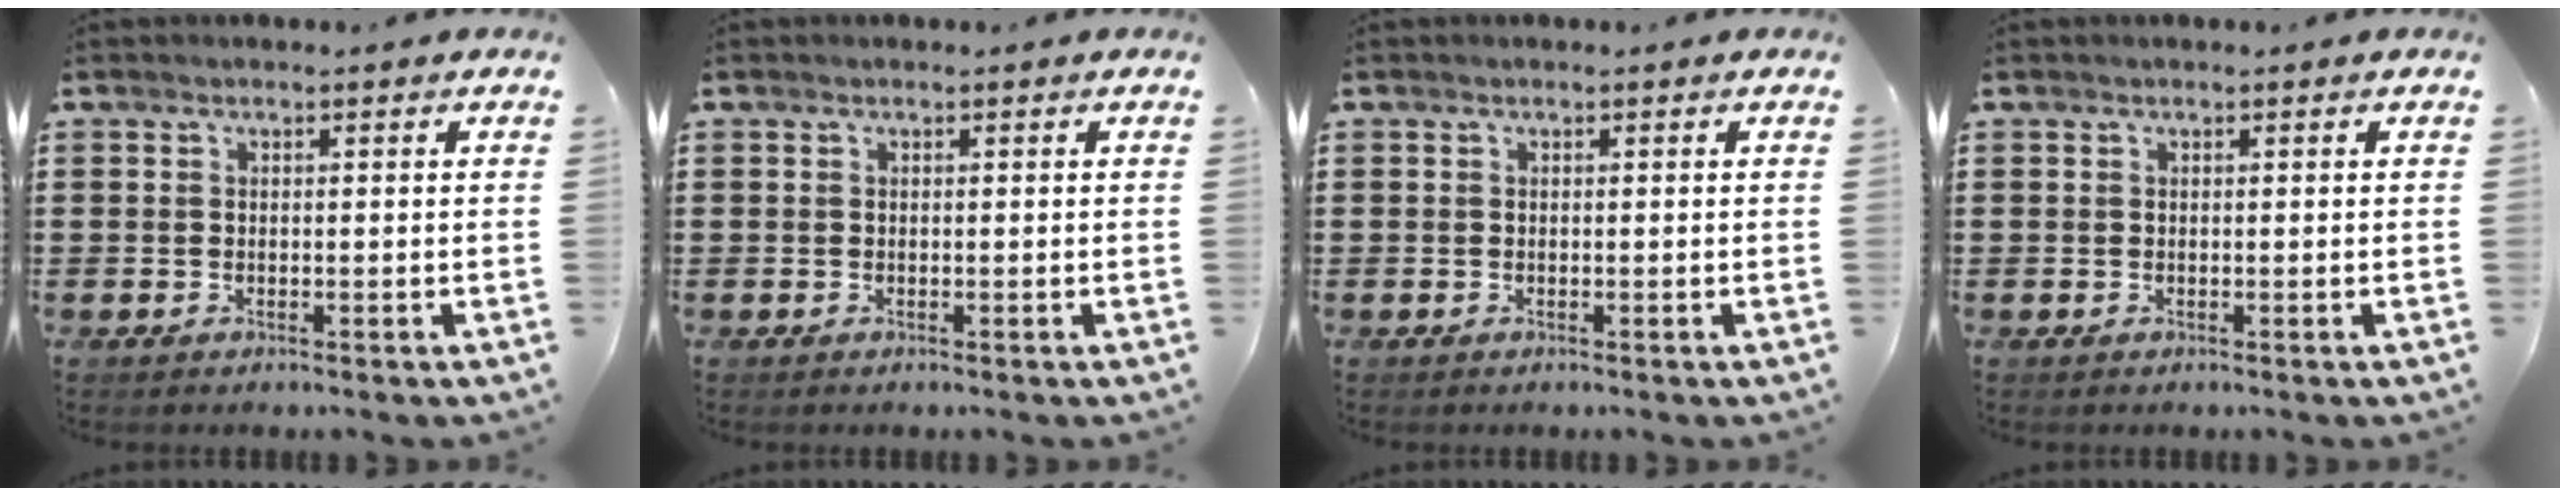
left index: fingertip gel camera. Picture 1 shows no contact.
{"total": 0.0}
{"total": 0.0}
{"total": 0.0}